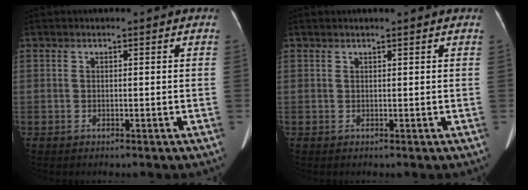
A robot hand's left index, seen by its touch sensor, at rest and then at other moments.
{"total": 0.6, "force": [0.6, -0.1, 0.3], "torque": [-0.009, 0.014, 0.015]}